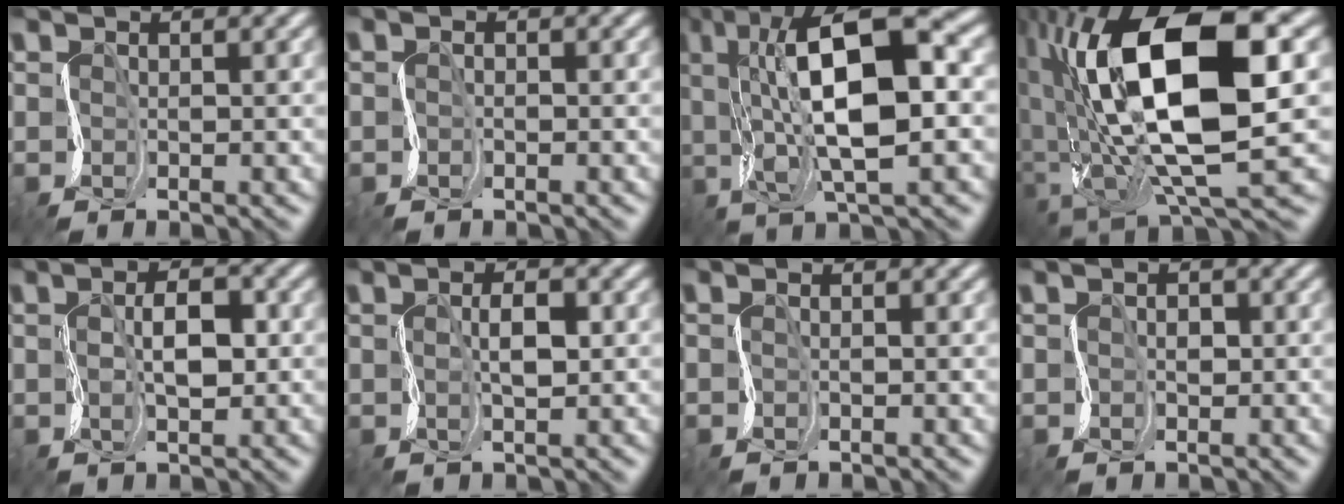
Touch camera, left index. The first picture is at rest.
{"total": 0.9, "force": [-0.3, -0.3, -0.9], "torque": [0.002, 0.001, -0.009]}
{"total": 10.7, "force": [2.3, 3.4, 9.9], "torque": [-0.185, 0.019, 0.038]}
{"total": 12.6, "force": [1.3, 5.5, 11.3], "torque": [-0.227, -0.001, 0.026]}
{"total": 1.5, "force": [0.7, 0.4, 1.2], "torque": [-0.044, 0.011, 0.012]}
{"total": 0.7, "force": [0.6, -0.3, 0.2], "torque": [-0.024, 0.010, 0.012]}
{"total": 0.0}
{"total": 0.9, "force": [0.1, -0.1, -0.9], "torque": [0.001, 0.011, 0.001]}